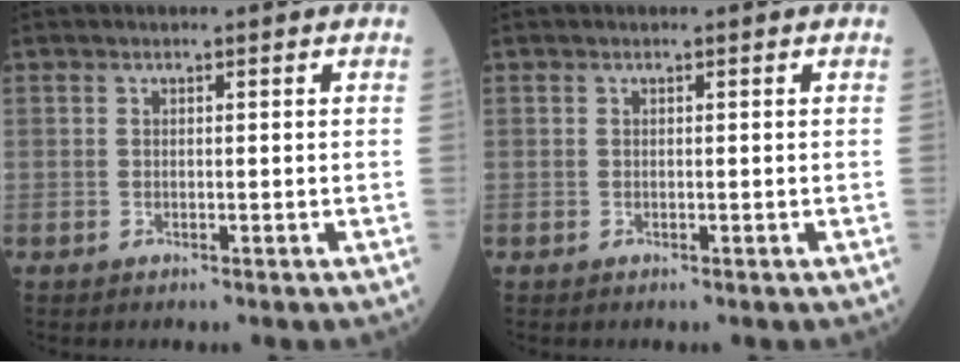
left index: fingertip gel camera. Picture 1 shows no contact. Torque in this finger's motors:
{"motor_torque": [-0.02, 0.13, 0.00, 0.00]}